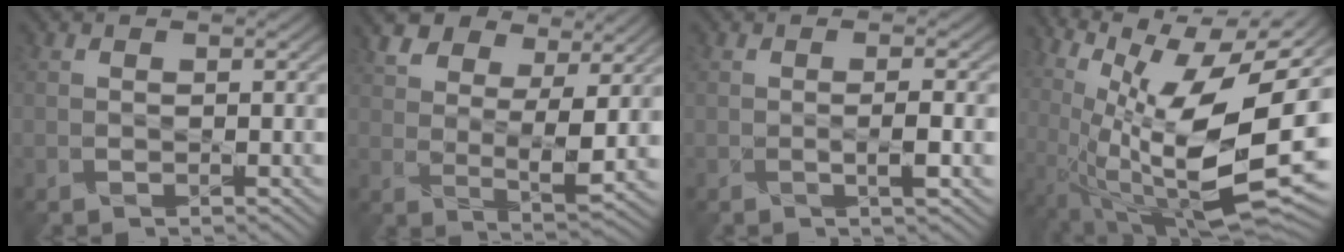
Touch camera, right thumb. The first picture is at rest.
{"total": 9.4, "force": [5.8, 4.0, 6.2], "torque": [-0.142, 0.012, 0.115]}
{"total": 2.5, "force": [-0.5, 0.0, 2.4], "torque": [-0.041, 0.006, -0.005]}
{"total": 16.6, "force": [1.9, 4.6, 15.8], "torque": [-0.276, 0.007, 0.052]}